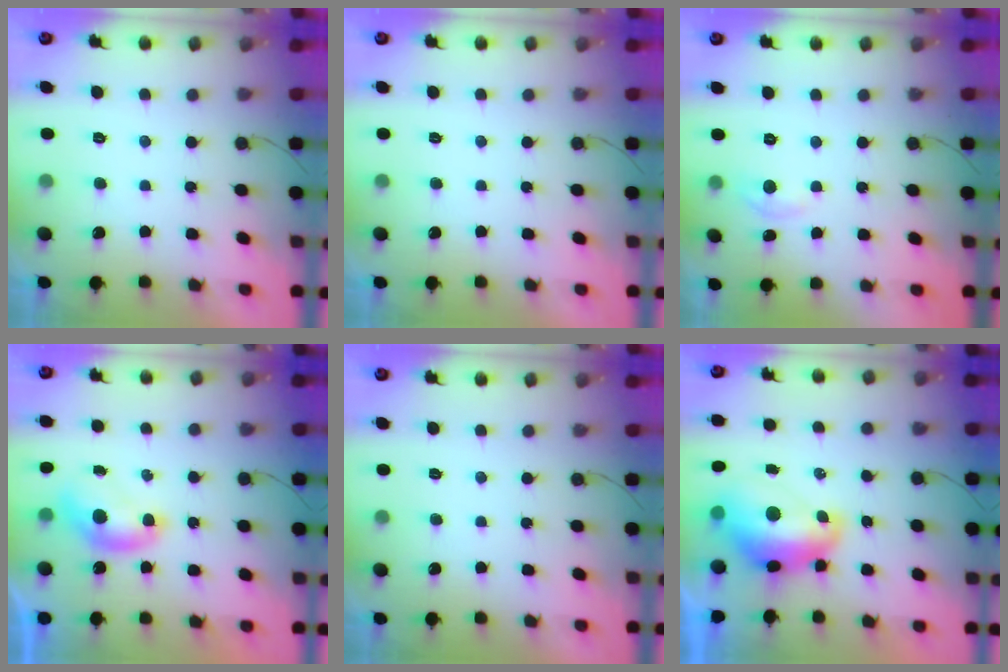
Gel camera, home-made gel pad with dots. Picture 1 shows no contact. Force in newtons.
{"total": 0.0}
{"total": 3.2, "press": 3.2, "slide": 0.4}
{"total": 6.4, "press": 6.4, "slide": 0.9}
{"total": 0.0}
{"total": 11.9, "press": 11.8, "slide": 0.9}